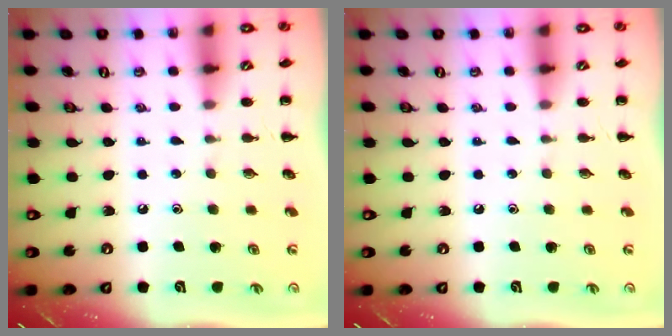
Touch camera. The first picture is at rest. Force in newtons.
{"total": 0.0}